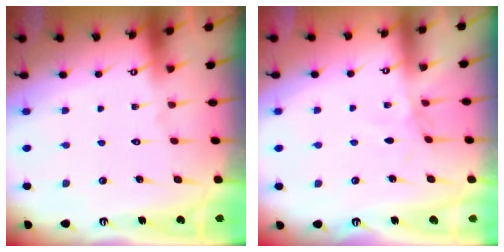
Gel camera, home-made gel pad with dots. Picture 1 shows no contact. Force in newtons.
{"total": 1.6, "press": 1.6, "slide": 0.3}